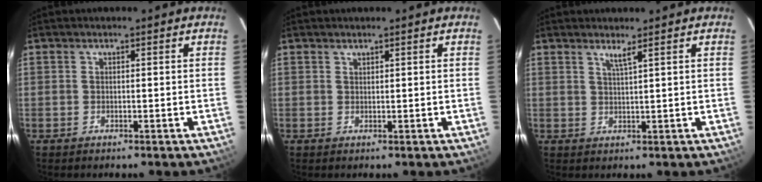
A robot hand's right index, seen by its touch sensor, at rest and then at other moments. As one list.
[{"total": 0.6, "force": [0.6, -0.2, 0.0], "torque": [-0.001, 0.000, 0.012]}, {"total": 1.9, "force": [1.3, -0.8, 1.2], "torque": [-0.025, -0.008, 0.021]}]